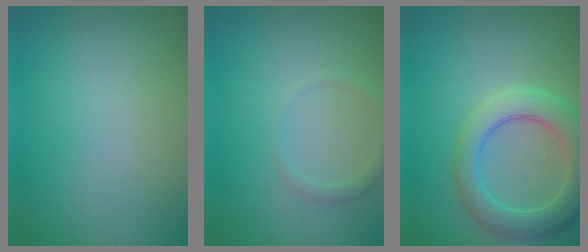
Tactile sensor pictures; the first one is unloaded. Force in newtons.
{"total": 1.3, "press": 1.3, "slide": 0.0}
{"total": 6.1, "press": 6.0, "slide": 0.6}